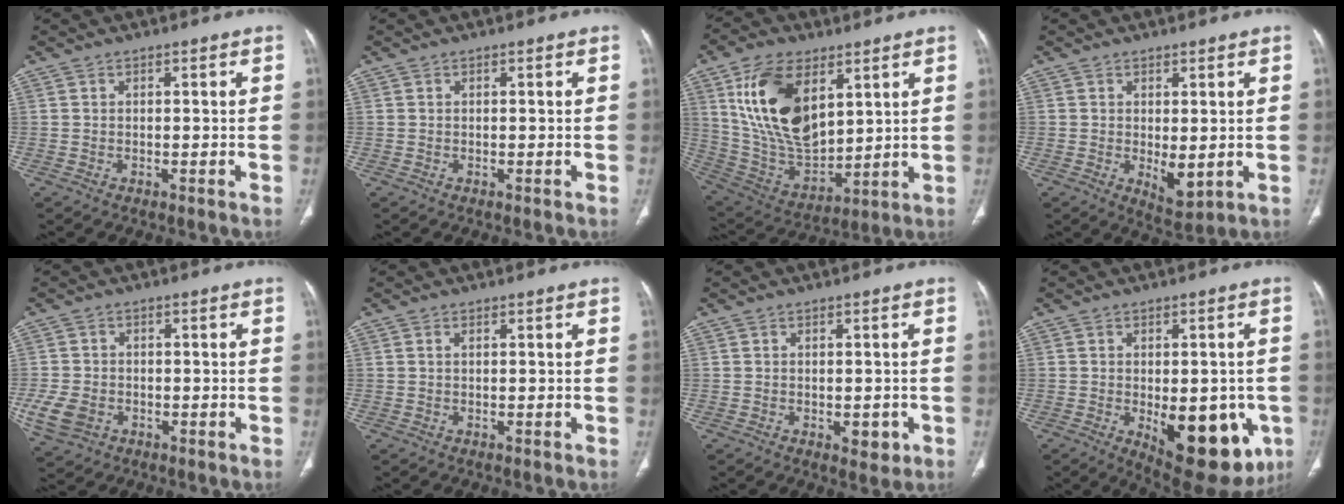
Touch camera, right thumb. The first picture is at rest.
{"total": 0.0}
{"total": 20.5, "force": [7.8, 11.3, 15.2], "torque": [-0.260, -0.033, 0.158]}
{"total": 4.9, "force": [-0.4, 2.3, 4.3], "torque": [-0.058, -0.016, 0.007]}
{"total": 6.8, "force": [-2.0, 5.3, 3.7], "torque": [-0.078, 0.005, -0.030]}
{"total": 0.6, "force": [0.2, 0.3, 0.5], "torque": [-0.011, 0.004, 0.005]}
{"total": 3.3, "force": [-1.0, 2.0, 2.5], "torque": [-0.018, -0.001, -0.005]}
{"total": 17.8, "force": [-5.4, 8.7, 14.5], "torque": [-0.140, -0.004, -0.046]}